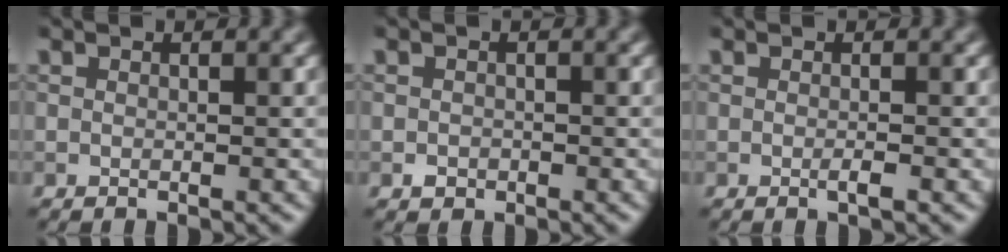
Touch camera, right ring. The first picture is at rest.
{"total": 1.0, "force": [-0.5, 0.8, 0.2], "torque": [0.003, -0.003, -0.009]}
{"total": 1.0, "force": [-0.4, 0.1, 0.9], "torque": [-0.014, -0.001, -0.008]}